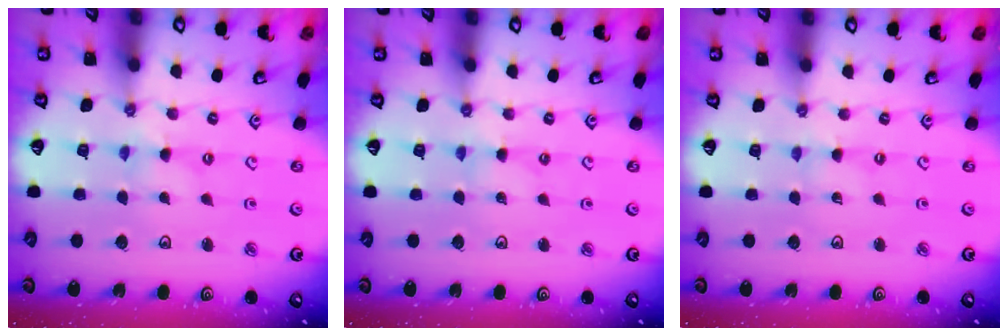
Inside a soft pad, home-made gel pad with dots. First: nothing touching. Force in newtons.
{"total": 0.8, "press": 0.8, "slide": 0.1}
{"total": 0.0}